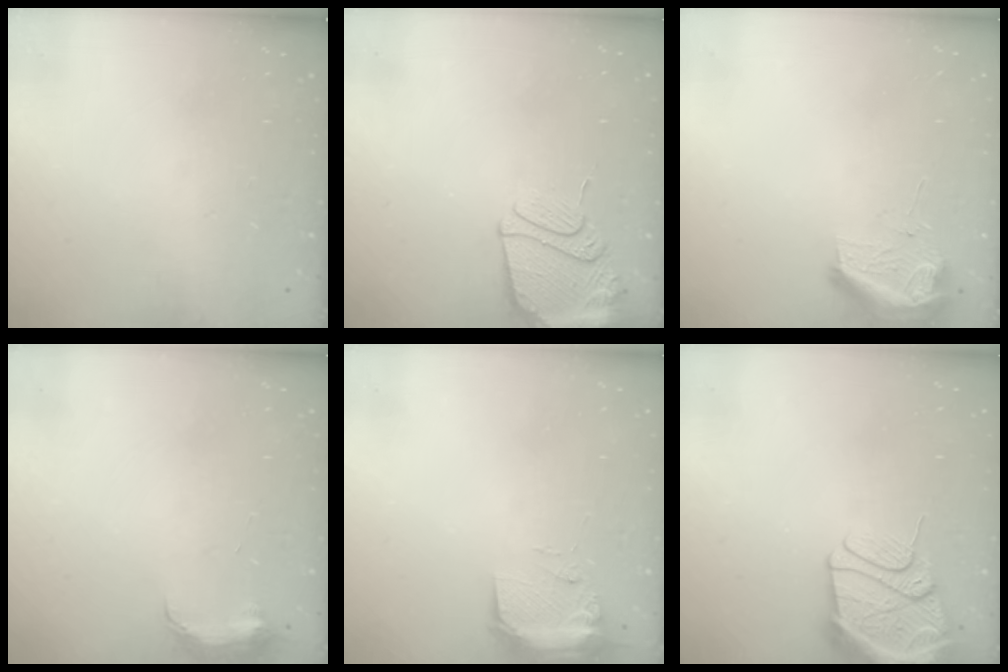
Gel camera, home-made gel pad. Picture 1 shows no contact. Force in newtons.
{"total": 13.3, "press": 13.2, "slide": 1.4}
{"total": 9.0, "press": 8.9, "slide": 1.1}
{"total": 7.0, "press": 6.9, "slide": 0.6}
{"total": 9.2, "press": 9.0, "slide": 1.5}
{"total": 14.8, "press": 14.7, "slide": 1.7}